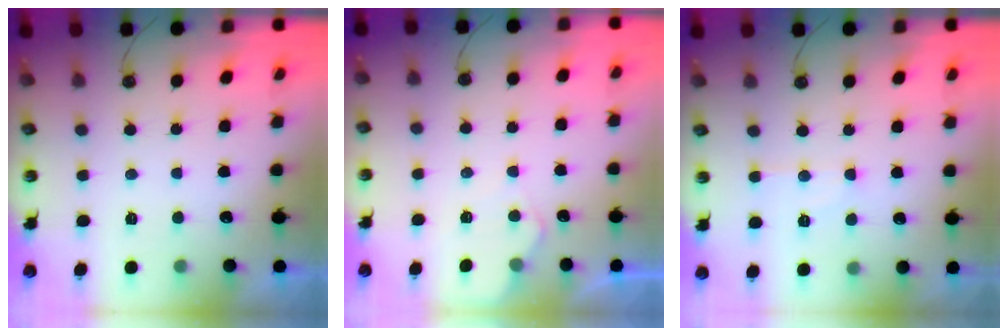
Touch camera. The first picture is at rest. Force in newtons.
{"total": 5.7, "press": 5.6, "slide": 0.7}
{"total": 6.8, "press": 6.7, "slide": 0.6}